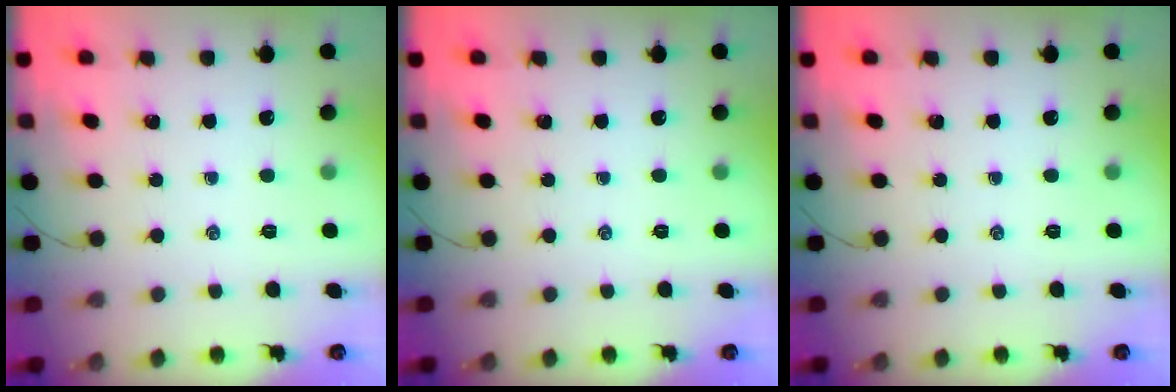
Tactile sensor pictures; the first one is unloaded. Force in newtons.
{"total": 0.0}
{"total": 0.0}